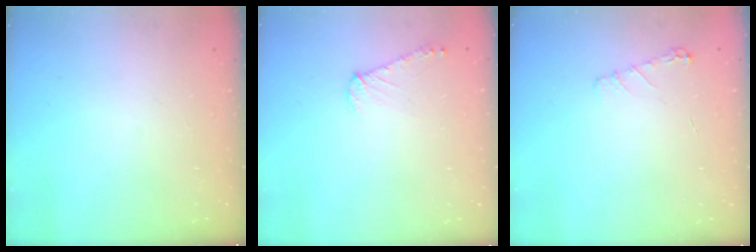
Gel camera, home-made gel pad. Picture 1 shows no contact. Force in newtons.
{"total": 4.8, "press": 4.7, "slide": 0.7}
{"total": 5.1, "press": 5.1, "slide": 0.4}